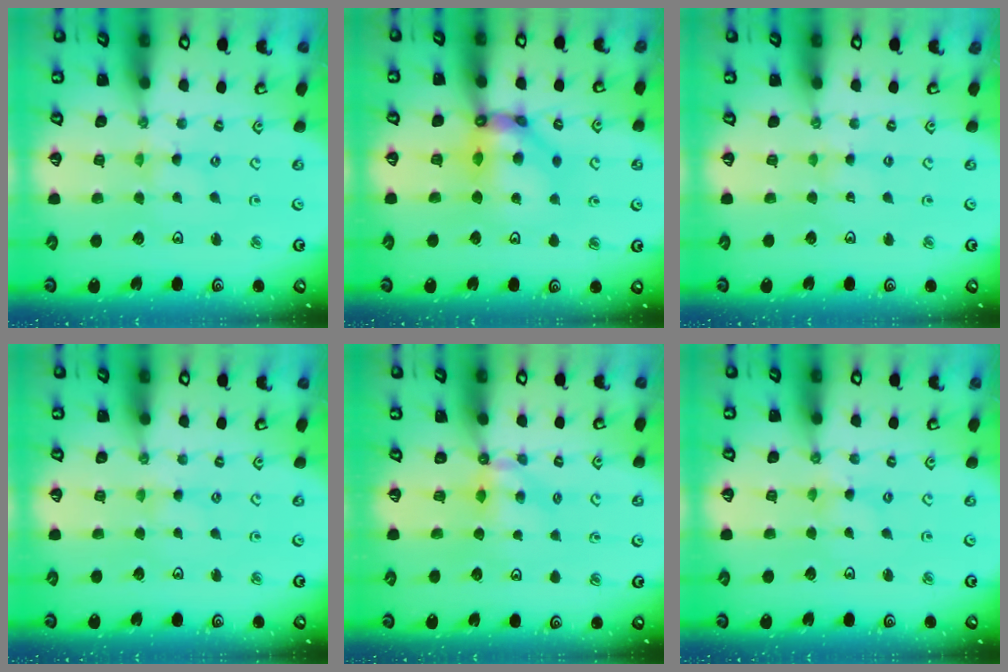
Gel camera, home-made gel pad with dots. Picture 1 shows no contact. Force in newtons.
{"total": 11.0, "press": 11.0, "slide": 1.0}
{"total": 2.0, "press": 2.0, "slide": 0.4}
{"total": 1.4, "press": 1.3, "slide": 0.4}
{"total": 5.3, "press": 5.2, "slide": 0.6}
{"total": 0.0}